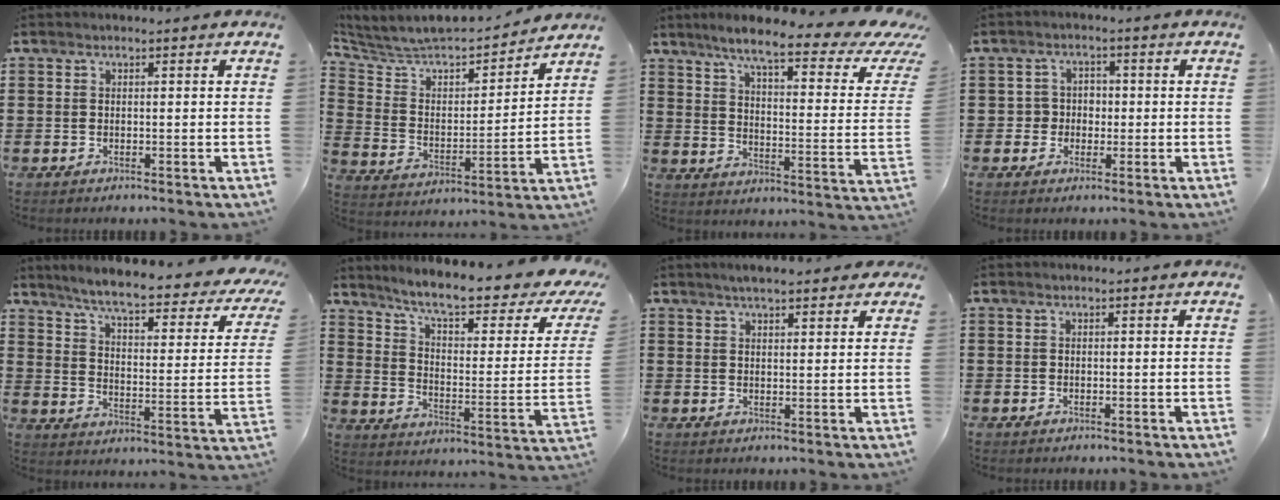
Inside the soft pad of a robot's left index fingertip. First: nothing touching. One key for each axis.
{"total": 6.2, "fx": 5.8, "fy": 1.6, "fz": 1.5, "tx": -0.063, "ty": -0.048, "tz": 0.093}
{"total": 8.0, "fx": 5.6, "fy": 0.2, "fz": 5.6, "tx": -0.115, "ty": -0.042, "tz": 0.083}
{"total": 3.2, "fx": -0.5, "fy": 3.0, "fz": 0.9, "tx": -0.031, "ty": 0.007, "tz": -0.015}
{"total": 5.8, "fx": 4.5, "fy": -0.1, "fz": 3.6, "tx": -0.080, "ty": -0.039, "tz": 0.067}
{"total": 8.7, "fx": 6.6, "fy": 0.5, "fz": 5.6, "tx": -0.117, "ty": -0.049, "tz": 0.104}
{"total": 3.6, "fx": 3.0, "fy": 0.8, "fz": 1.8, "tx": -0.042, "ty": 0.006, "tz": 0.054}
{"total": 0.0}